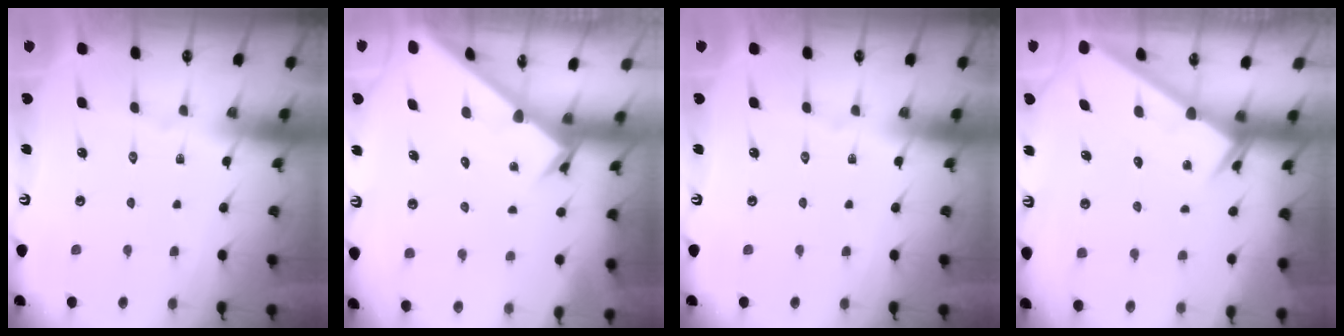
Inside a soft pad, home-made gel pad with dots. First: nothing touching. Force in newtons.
{"total": 2.6, "press": 2.6, "slide": 0.3}
{"total": 0.0}
{"total": 2.6, "press": 2.6, "slide": 0.0}